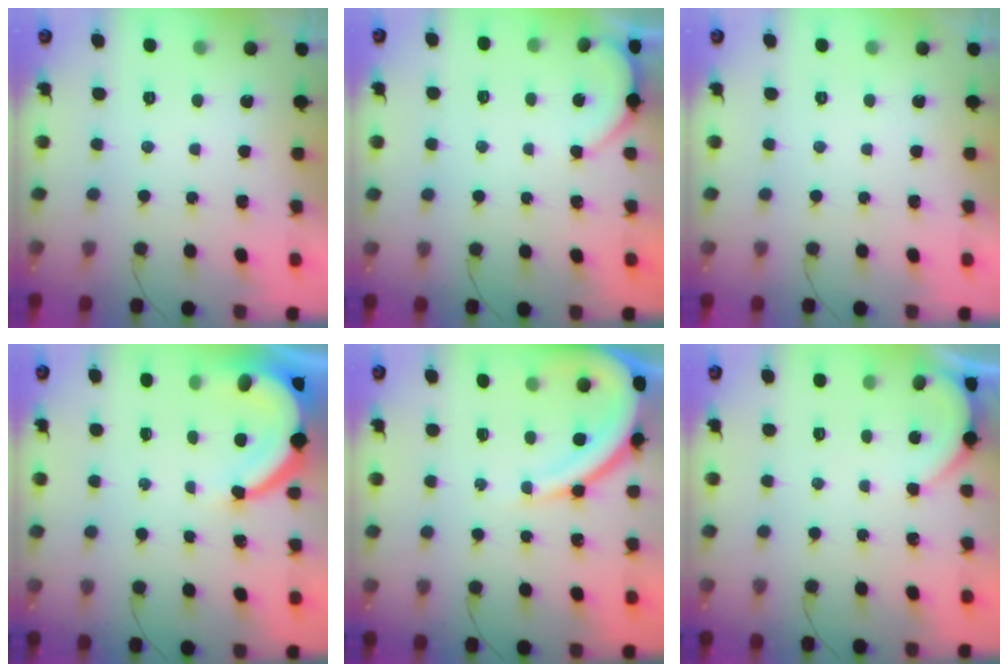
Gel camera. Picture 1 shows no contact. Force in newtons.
{"total": 2.4, "press": 2.3, "slide": 0.3}
{"total": 0.0}
{"total": 8.5, "press": 8.5, "slide": 0.8}
{"total": 13.0, "press": 13.0, "slide": 1.3}
{"total": 2.0, "press": 2.0, "slide": 0.2}